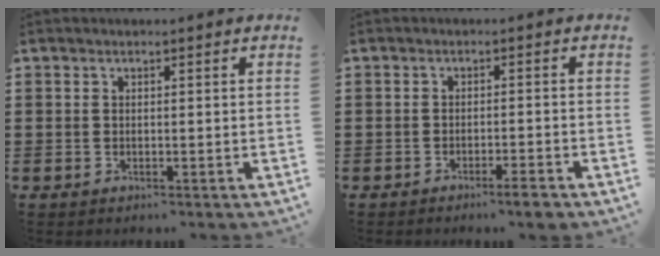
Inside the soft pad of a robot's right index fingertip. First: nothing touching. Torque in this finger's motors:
{"motor_torque": [0.14, 0.09, -0.07, -0.07]}